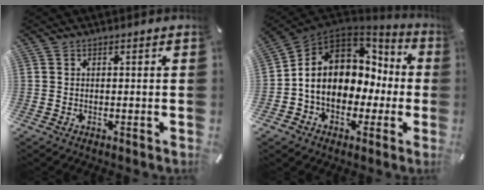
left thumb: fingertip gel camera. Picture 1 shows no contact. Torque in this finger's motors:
{"motor_torque": [0.75, 1.91, 2.71, 0.08, 0.71]}